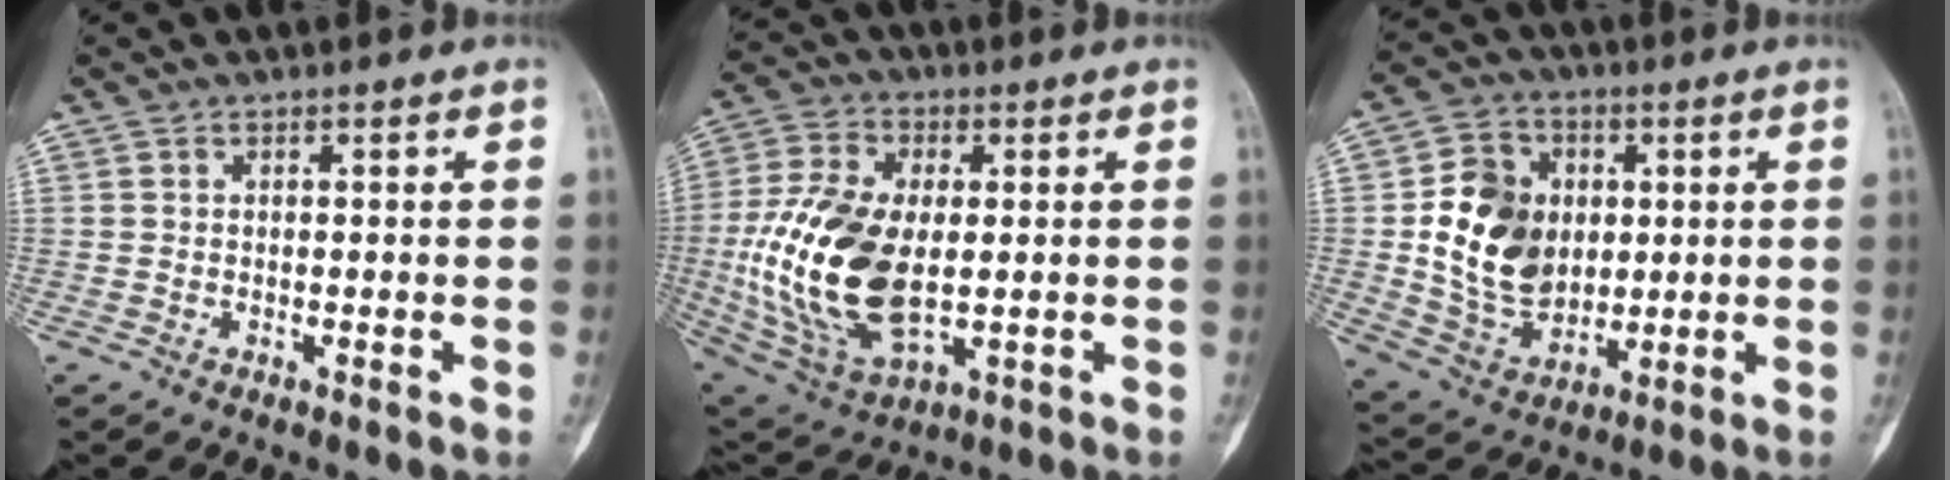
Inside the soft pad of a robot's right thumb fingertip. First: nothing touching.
{"total": 20.4, "force": [-1.1, 11.6, 16.8], "torque": [-0.340, -0.006, -0.007]}
{"total": 15.7, "force": [1.2, 12.2, 9.8], "torque": [-0.128, -0.006, 0.033]}